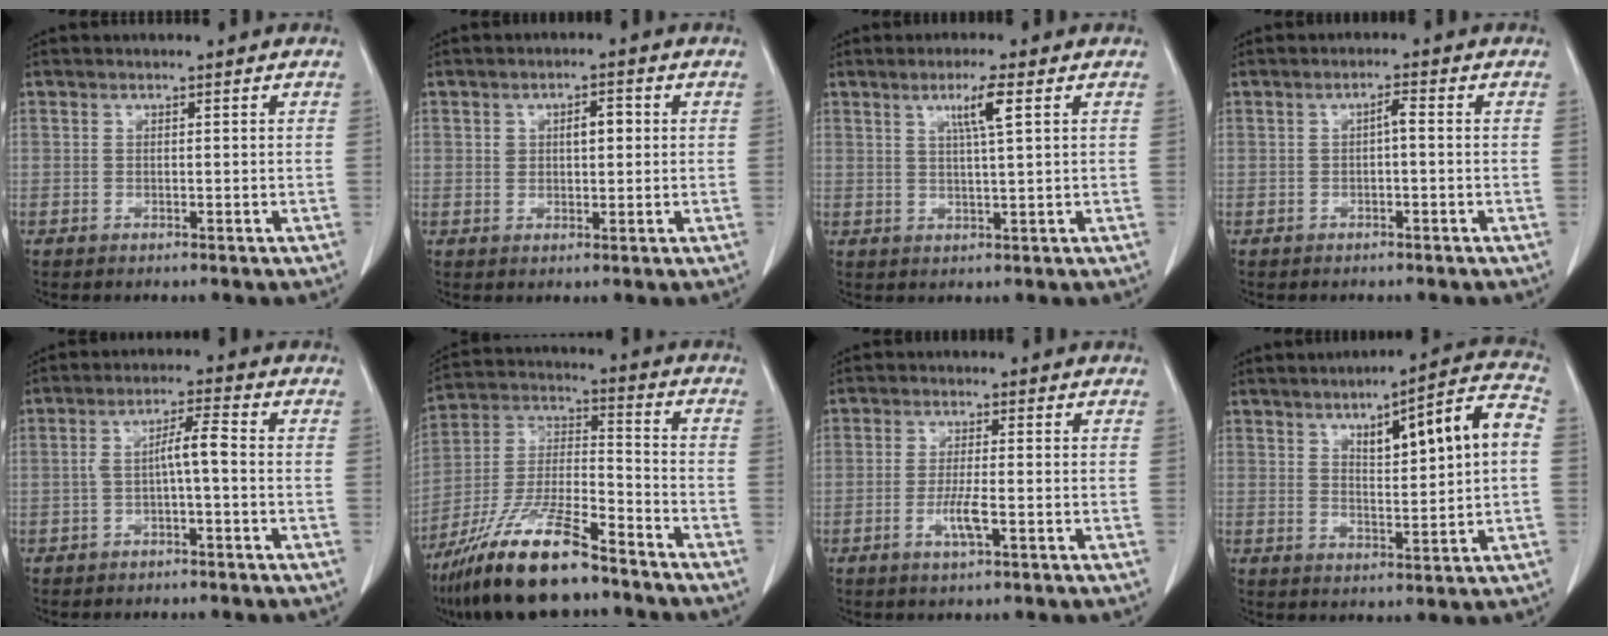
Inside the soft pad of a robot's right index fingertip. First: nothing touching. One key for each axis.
{"total": 3.5, "fx": 0.8, "fy": 1.8, "fz": 3.0, "tx": -0.049, "ty": 0.011, "tz": 0.016}
{"total": 4.3, "fx": 1.8, "fy": -0.5, "fz": 3.9, "tx": -0.073, "ty": -0.002, "tz": 0.033}
{"total": 1.6, "fx": -0.2, "fy": 0.3, "fz": 1.6, "tx": -0.028, "ty": 0.005, "tz": -0.003}
{"total": 4.4, "fx": -0.9, "fy": 0.5, "fz": 4.2, "tx": -0.076, "ty": 0.018, "tz": -0.011}
{"total": 17.3, "fx": -12.9, "fy": 3.0, "fz": 11.1, "tx": -0.240, "ty": -0.020, "tz": -0.236}
{"total": 3.8, "fx": -1.4, "fy": 0.2, "fz": 3.5, "tx": -0.070, "ty": -0.005, "tz": -0.027}
{"total": 11.7, "fx": 2.6, "fy": 1.7, "fz": 11.3, "tx": -0.163, "ty": 0.026, "tz": 0.040}